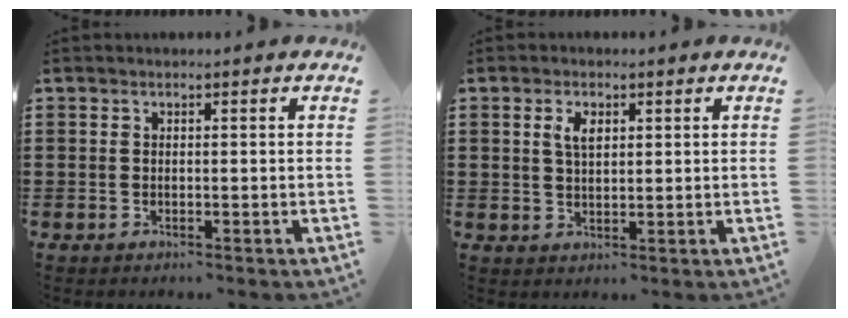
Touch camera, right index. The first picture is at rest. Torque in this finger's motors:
{"motor_torque": [0.12, -0.03, 0.09, 0.06]}